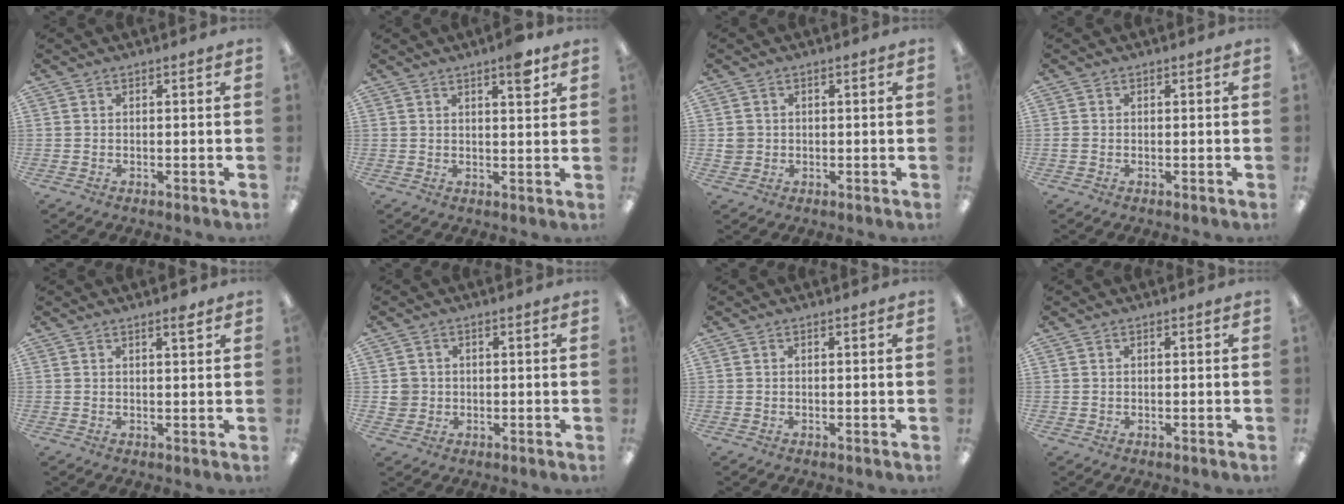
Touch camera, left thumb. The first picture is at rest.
{"total": 4.8, "force": [3.2, 1.1, 3.4], "torque": [-0.045, -0.012, 0.048]}
{"total": 2.5, "force": [0.1, 2.5, 0.1], "torque": [0.002, 0.001, -0.002]}
{"total": 0.6, "force": [-0.2, 0.5, 0.1], "torque": [-0.002, 0.003, -0.004]}
{"total": 2.1, "force": [1.7, 0.3, 1.1], "torque": [-0.009, -0.006, 0.026]}
{"total": 3.3, "force": [0.1, 3.3, 0.2], "torque": [-0.003, 0.004, 0.000]}
{"total": 0.0}
{"total": 0.5, "force": [0.2, 0.4, -0.4], "torque": [0.007, 0.004, 0.002]}